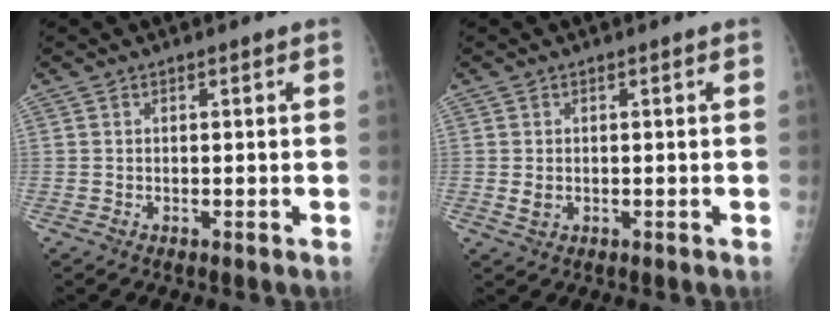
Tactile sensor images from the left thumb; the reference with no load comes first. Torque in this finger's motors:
{"motor_torque": [0.16, 0.18, -0.18, -0.21, 0.07]}